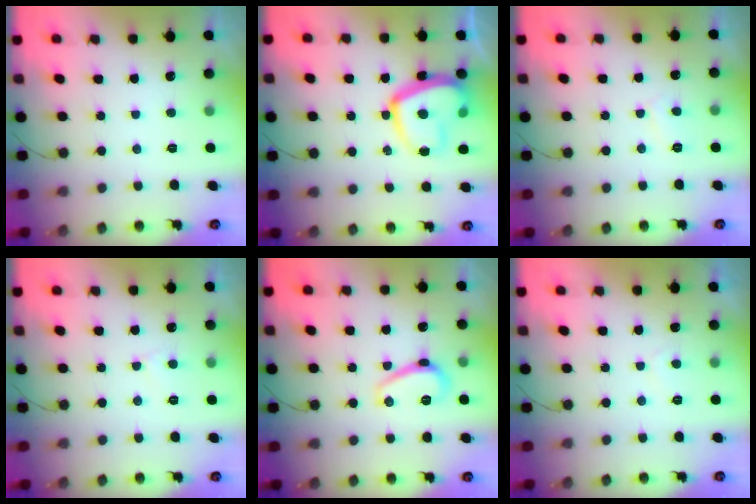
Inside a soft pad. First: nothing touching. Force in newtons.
{"total": 15.8, "press": 15.7, "slide": 1.4}
{"total": 4.2, "press": 4.2, "slide": 0.4}
{"total": 2.7, "press": 2.7, "slide": 0.2}
{"total": 6.5, "press": 6.4, "slide": 0.9}
{"total": 2.1, "press": 2.0, "slide": 0.6}